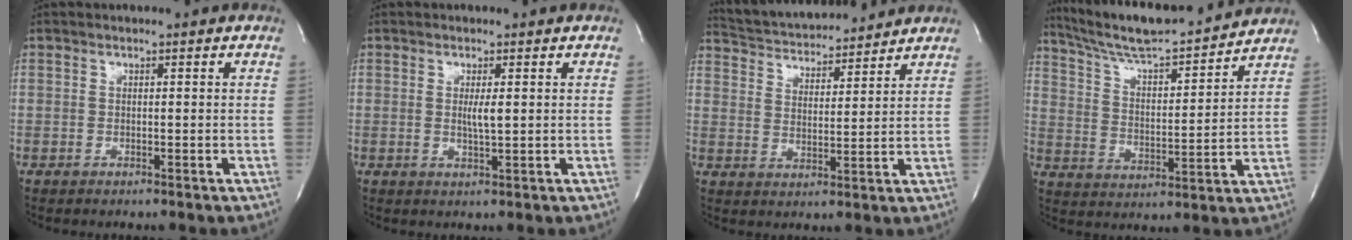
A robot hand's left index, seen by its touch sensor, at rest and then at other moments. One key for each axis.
{"total": 2.0, "fx": 0.0, "fy": 0.1, "fz": 2.0, "tx": -0.042, "ty": -0.008, "tz": 0.000}
{"total": 13.4, "fx": 12.7, "fy": 2.3, "fz": 3.6, "tx": -0.064, "ty": 0.019, "tz": 0.203}
{"total": 16.9, "fx": 15.6, "fy": 1.1, "fz": 6.4, "tx": -0.117, "ty": 0.005, "tz": 0.249}